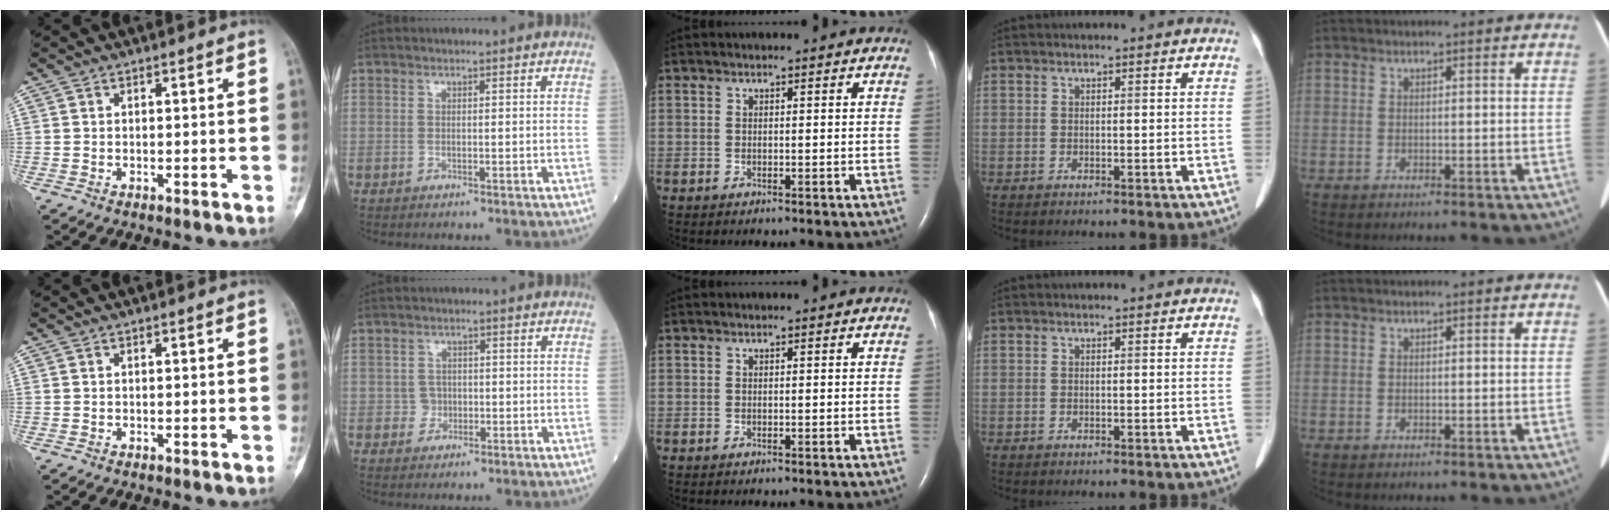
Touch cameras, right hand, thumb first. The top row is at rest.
{"index": {"total": 1.9, "force": [-0.5, 1.8, 0.4], "torque": [-0.001, 0.007, -0.008]}}